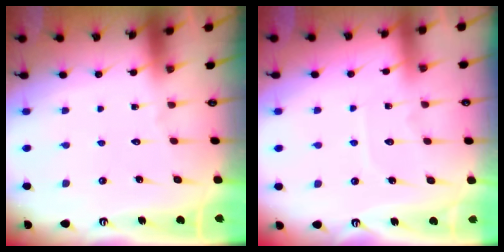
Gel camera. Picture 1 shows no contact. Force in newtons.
{"total": 4.8, "press": 4.8, "slide": 0.5}